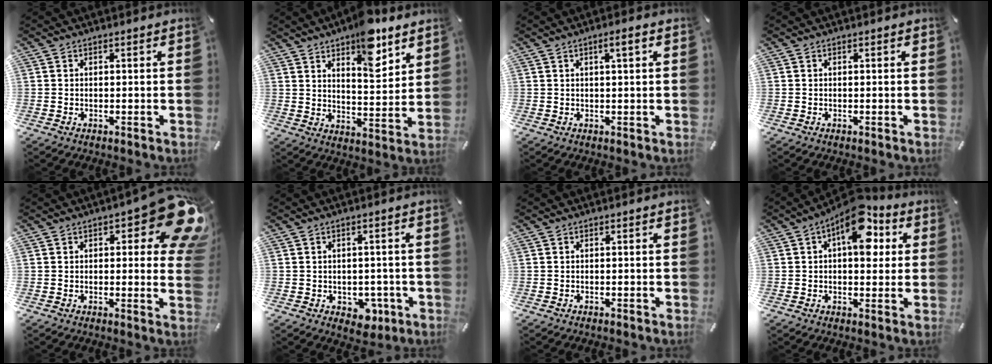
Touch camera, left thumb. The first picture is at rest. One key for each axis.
{"total": 11.7, "fx": 8.3, "fy": 4.8, "fz": 6.7, "tx": -0.084, "ty": -0.053, "tz": 0.141}
{"total": 2.8, "fx": 1.1, "fy": 0.3, "fz": 2.5, "tx": -0.050, "ty": 0.003, "tz": 0.016}
{"total": 0.0}
{"total": 15.2, "fx": 6.6, "fy": 5.5, "fz": 12.5, "tx": -0.149, "ty": -0.050, "tz": 0.108}
{"total": 4.2, "fx": -1.2, "fy": 3.5, "fz": 2.0, "tx": -0.010, "ty": -0.001, "tz": -0.022}
{"total": 0.0}
{"total": 13.1, "fx": 5.1, "fy": 6.8, "fz": 10.0, "tx": -0.130, "ty": -0.022, "tz": 0.085}